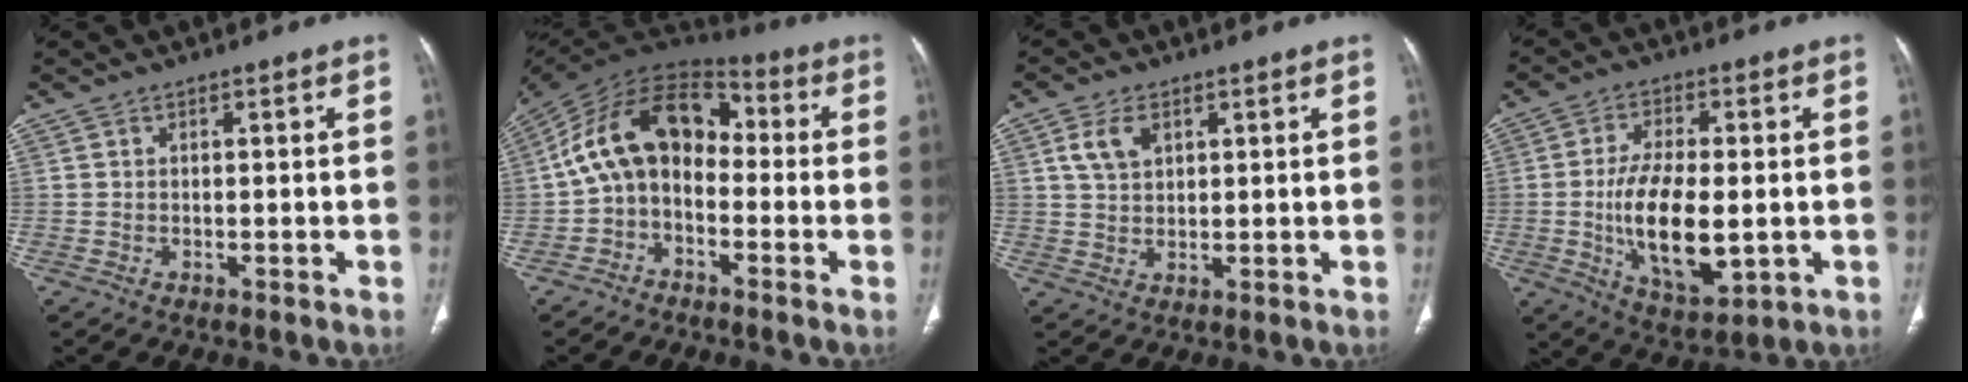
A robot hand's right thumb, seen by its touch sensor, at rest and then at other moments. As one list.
[{"total": 14.3, "force": [-1.2, 9.8, 10.3], "torque": [-0.163, 0.063, -0.037]}, {"total": 5.0, "force": [2.2, 3.1, 3.3], "torque": [-0.057, -0.004, 0.044]}, {"total": 14.4, "force": [-1.8, 6.8, 12.6], "torque": [-0.213, -0.011, -0.020]}]